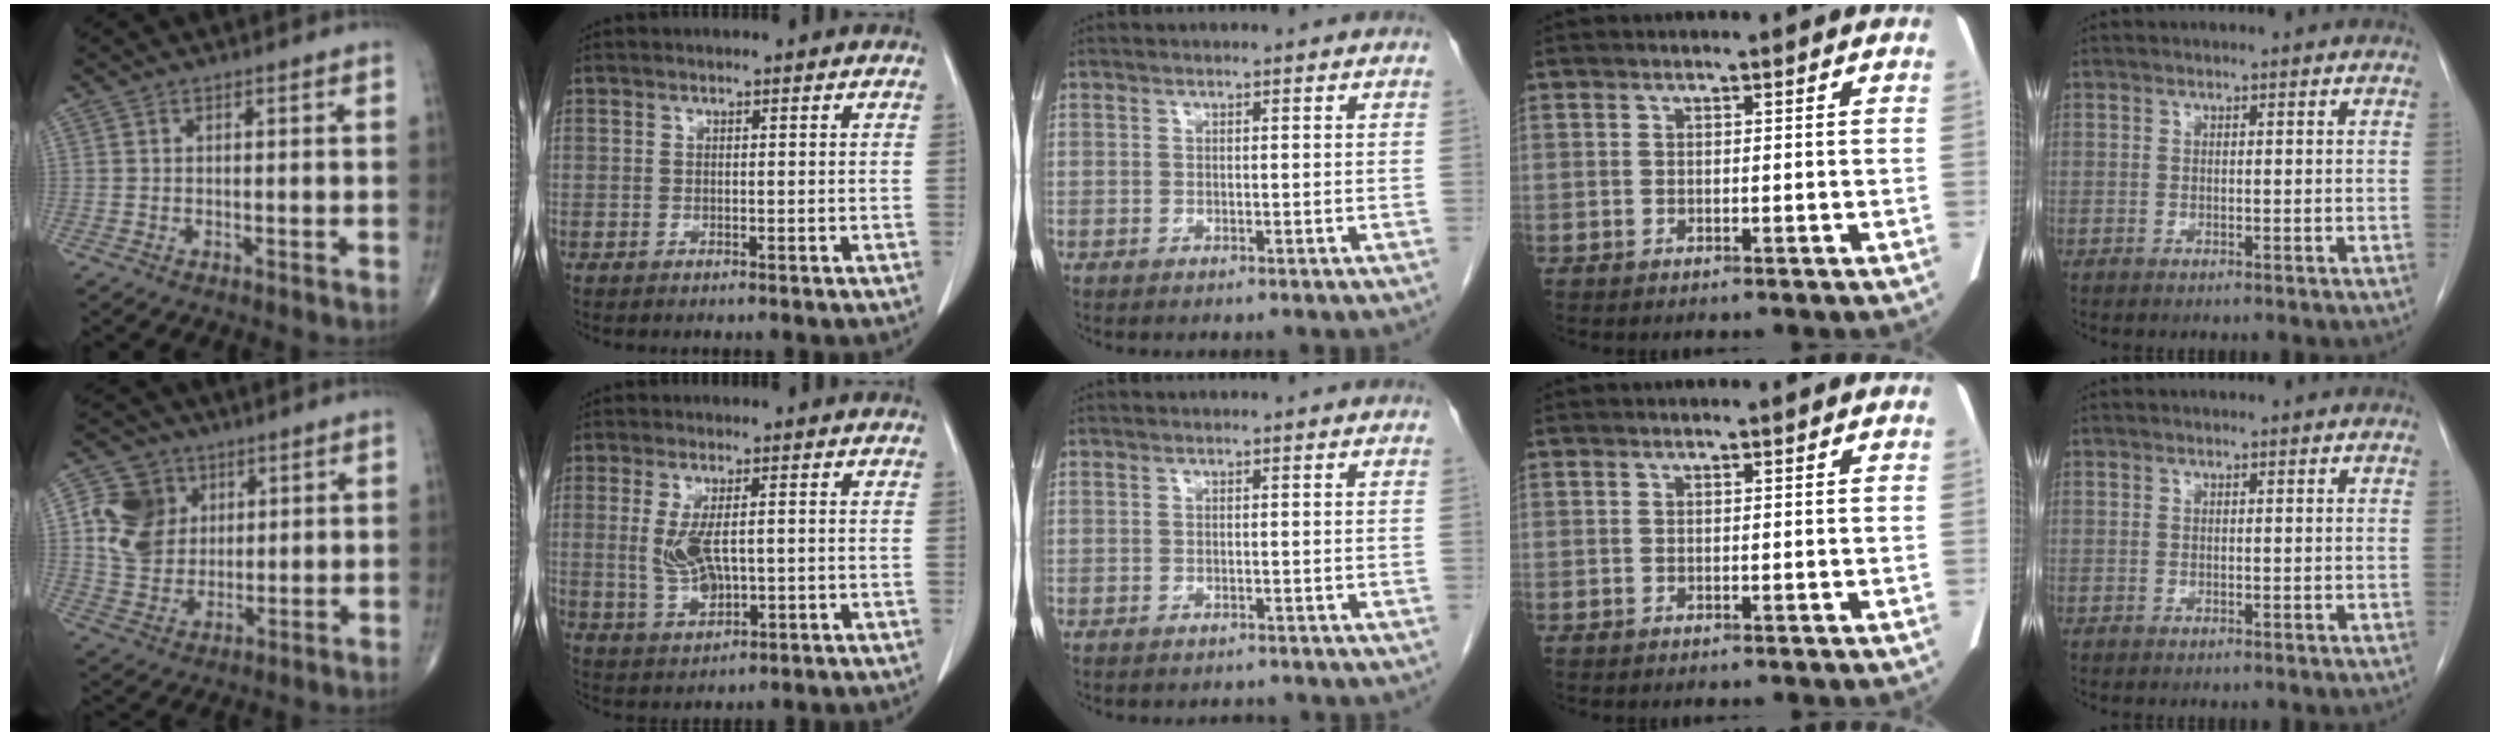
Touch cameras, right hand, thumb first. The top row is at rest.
{"thumb": {"total": 11.2, "force": [3.2, 9.5, 5.1], "torque": [-0.061, -0.007, 0.063]}, "index": {"total": 6.2, "force": [0.0, 2.3, 5.7], "torque": [-0.121, -0.001, 0.009]}, "middle": {"total": 3.1, "force": [-2.8, 1.1, 0.9], "torque": [-0.009, -0.004, -0.033]}}